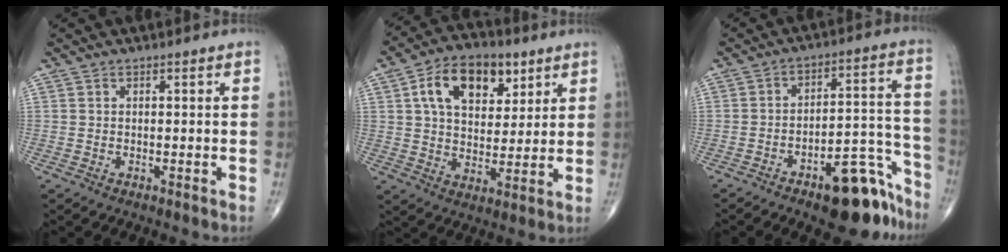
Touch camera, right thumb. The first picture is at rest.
{"total": 14.6, "force": [6.1, 8.9, 9.8], "torque": [-0.128, -0.011, 0.103]}
{"total": 15.1, "force": [-9.8, 5.8, 9.9], "torque": [-0.084, 0.100, -0.137]}